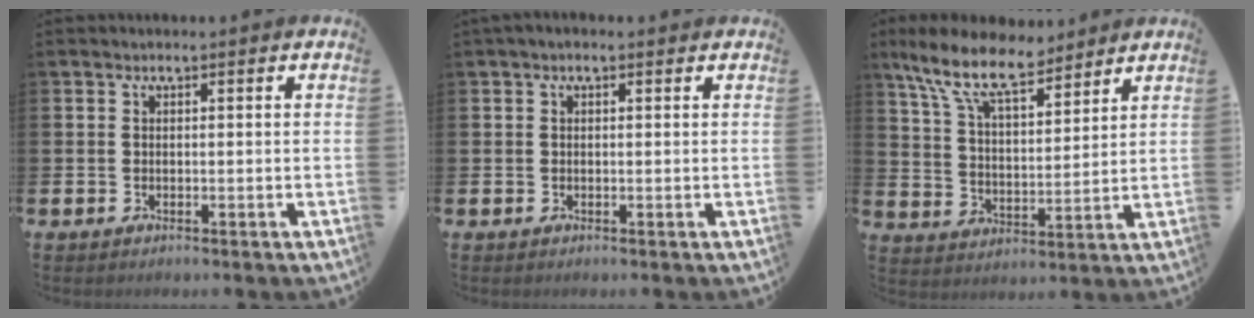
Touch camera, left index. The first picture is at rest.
{"total": 0.7, "force": [0.2, 0.3, 0.6], "torque": [0.000, 0.001, 0.000]}
{"total": 10.4, "force": [8.5, 3.5, 5.0], "torque": [-0.132, -0.033, 0.153]}